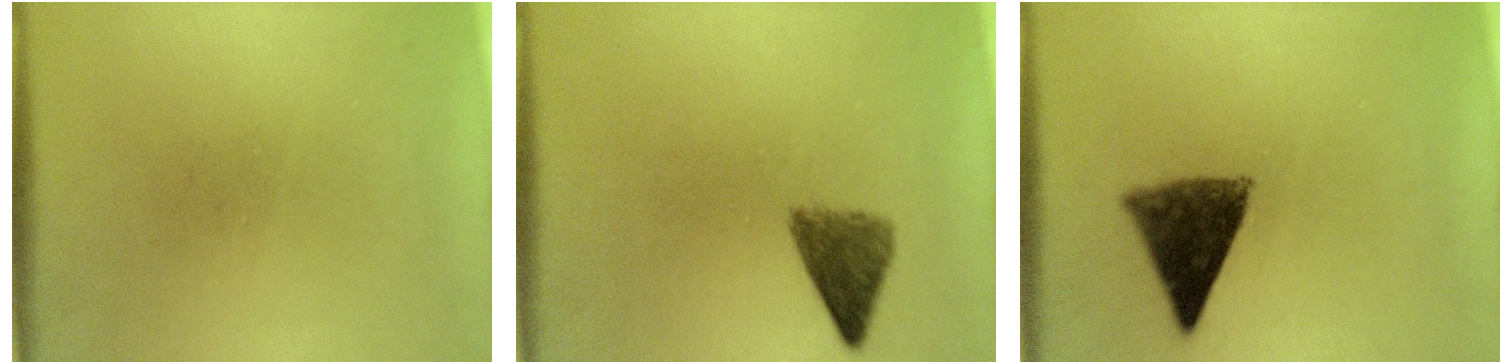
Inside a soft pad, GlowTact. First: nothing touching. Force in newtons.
{"total": 4.3}
{"total": 9.3}